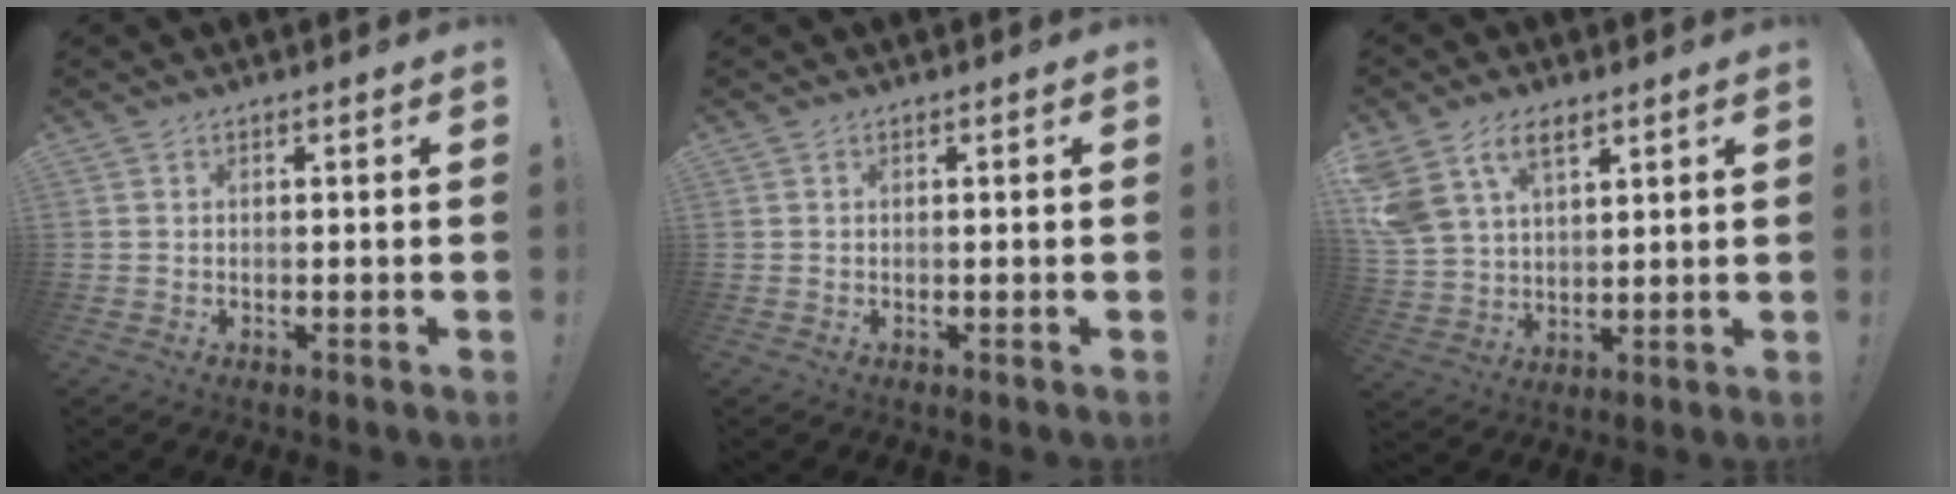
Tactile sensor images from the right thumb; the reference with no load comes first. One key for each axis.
{"total": 0.0}
{"total": 11.1, "fx": 6.6, "fy": 6.8, "fz": 5.9, "tx": -0.115, "ty": -0.027, "tz": 0.129}